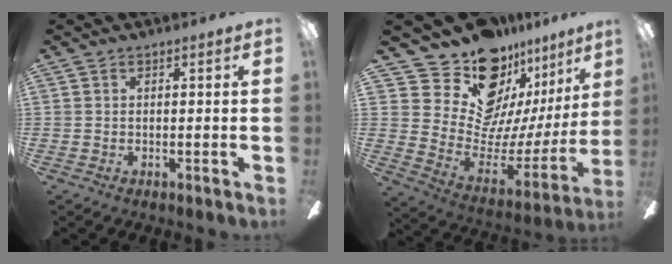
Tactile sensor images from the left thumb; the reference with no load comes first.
{"total": 20.5, "force": [15.6, 10.8, 7.7], "torque": [-0.122, -0.129, 0.294]}